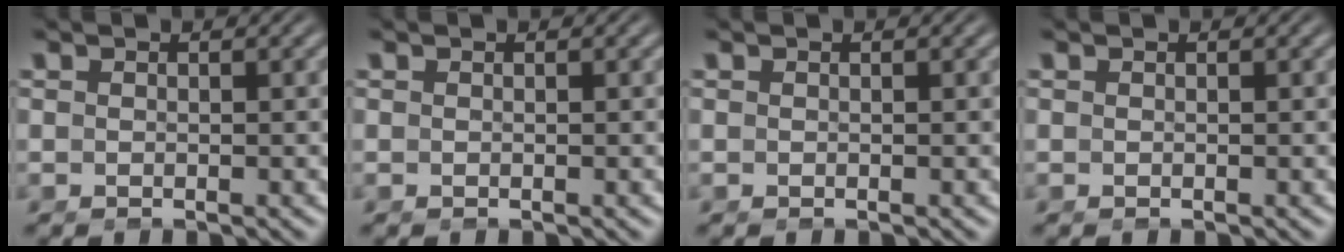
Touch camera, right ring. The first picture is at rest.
{"total": 0.0}
{"total": 0.0}
{"total": 0.0}